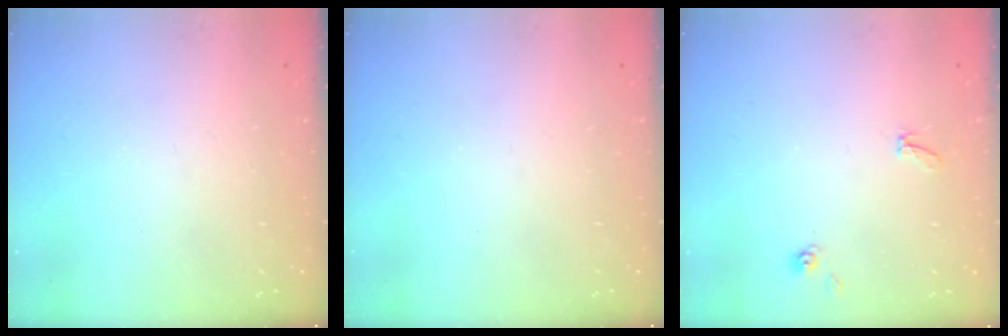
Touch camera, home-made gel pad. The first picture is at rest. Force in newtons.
{"total": 0.0}
{"total": 4.2, "press": 4.1, "slide": 0.5}